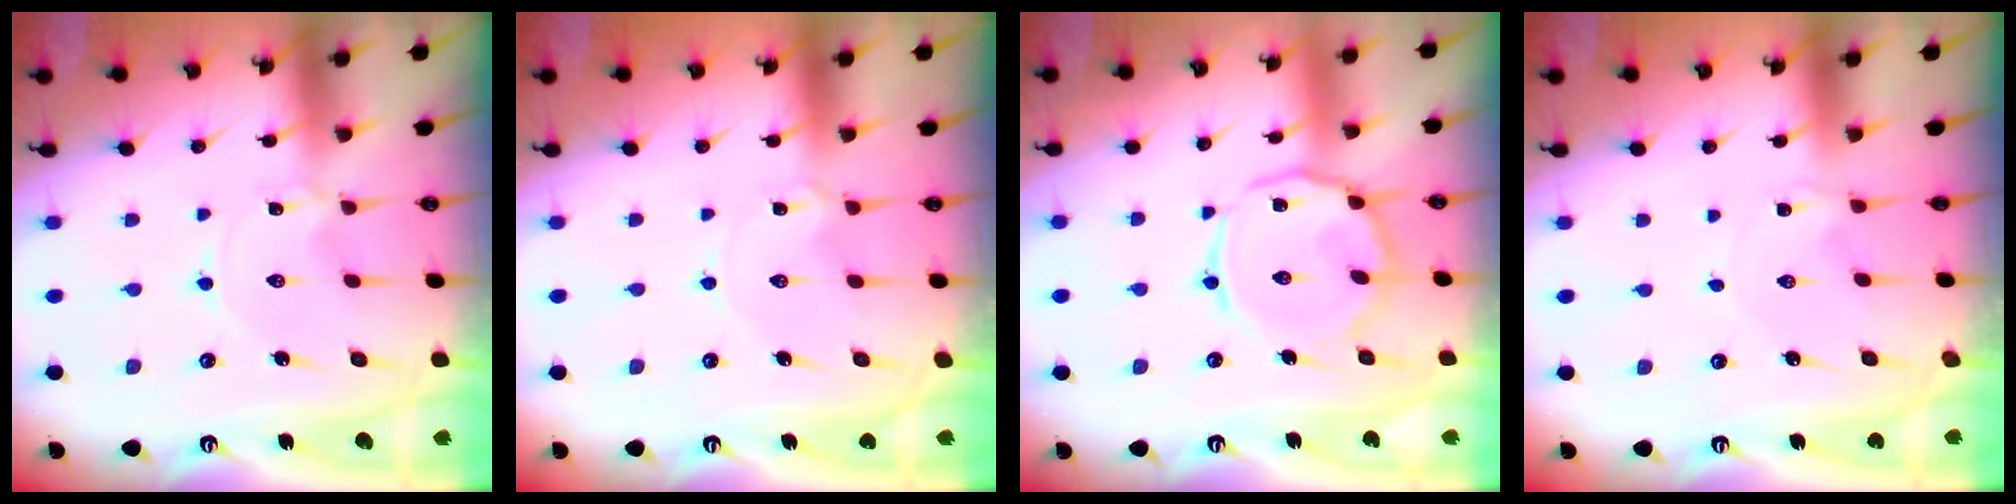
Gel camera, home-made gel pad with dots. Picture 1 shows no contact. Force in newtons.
{"total": 2.4, "press": 2.4, "slide": 0.3}
{"total": 12.8, "press": 12.7, "slide": 1.1}
{"total": 1.4, "press": 1.4, "slide": 0.3}